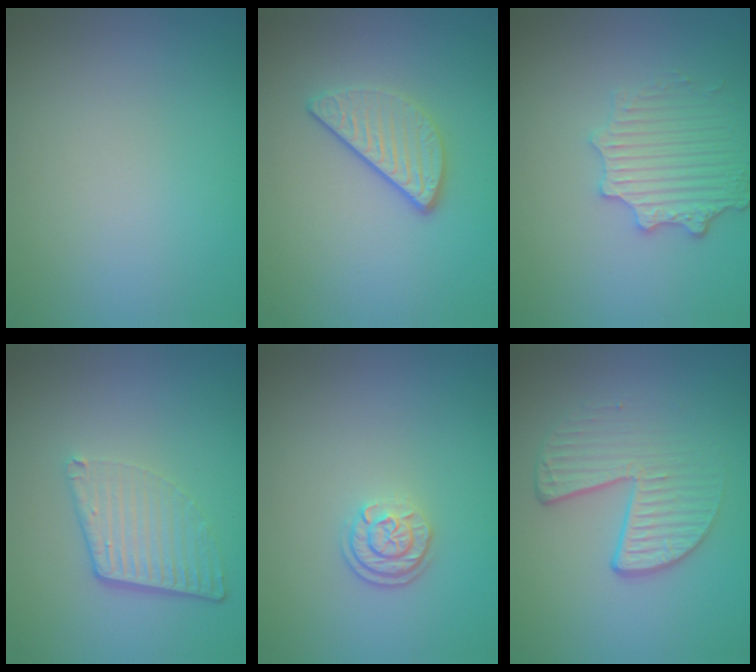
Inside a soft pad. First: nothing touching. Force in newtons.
{"total": 2.9, "press": 2.4, "slide": 1.6}
{"total": 3.8, "press": 3.2, "slide": 2.0}
{"total": 4.1, "press": 2.7, "slide": 3.1}
{"total": 2.3, "press": 1.7, "slide": 1.4}
{"total": 4.5, "press": 2.9, "slide": 3.4}